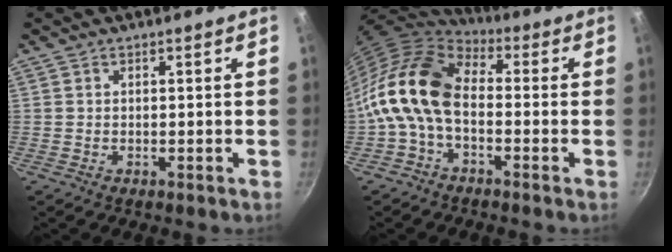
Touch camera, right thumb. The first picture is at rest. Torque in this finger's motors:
{"motor_torque": [2.42, 2.59, 1.24, -1.16, 0.28]}